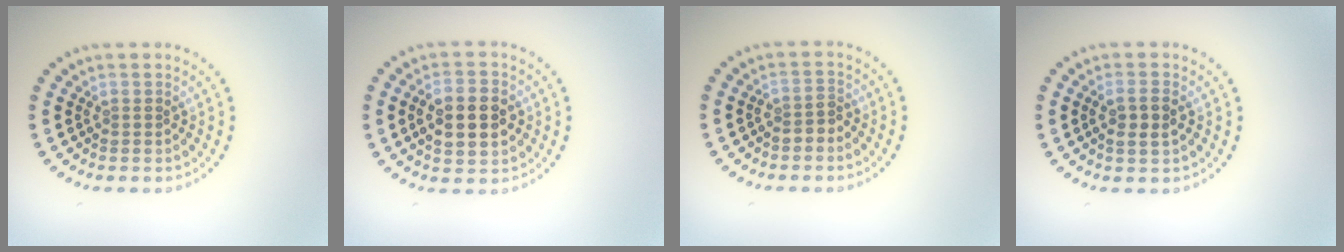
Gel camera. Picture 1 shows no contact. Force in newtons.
{"total": 5.2, "press": 5.2, "slide": 0.2}
{"total": 1.4, "press": 1.2, "slide": 0.7}
{"total": 2.2, "press": 2.1, "slide": 0.5}